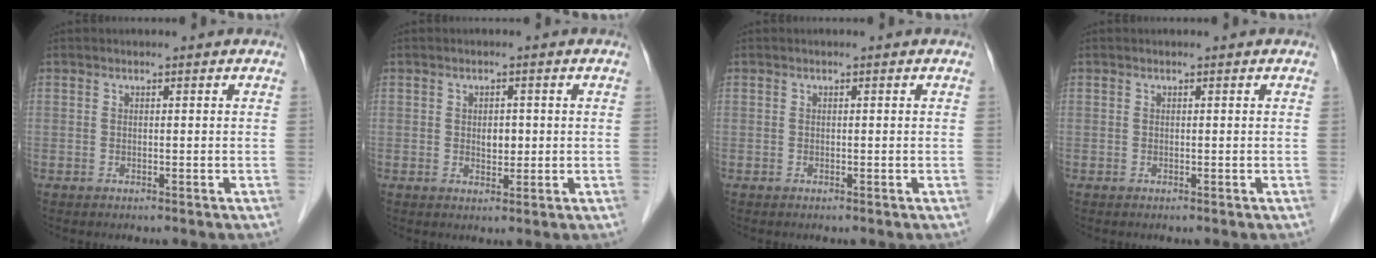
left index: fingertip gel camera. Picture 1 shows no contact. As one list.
[{"total": 2.1, "force": [0.1, 1.4, 1.6], "torque": [-0.026, -0.001, 0.004]}, {"total": 0.0}, {"total": 0.0}]